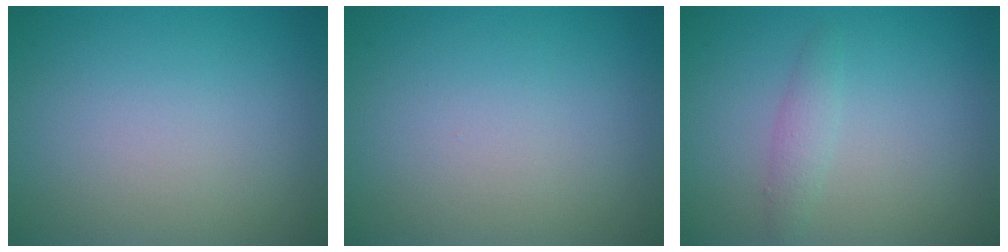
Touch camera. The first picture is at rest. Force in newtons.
{"total": 0.0}
{"total": 1.4, "press": 1.4, "slide": 0.0}